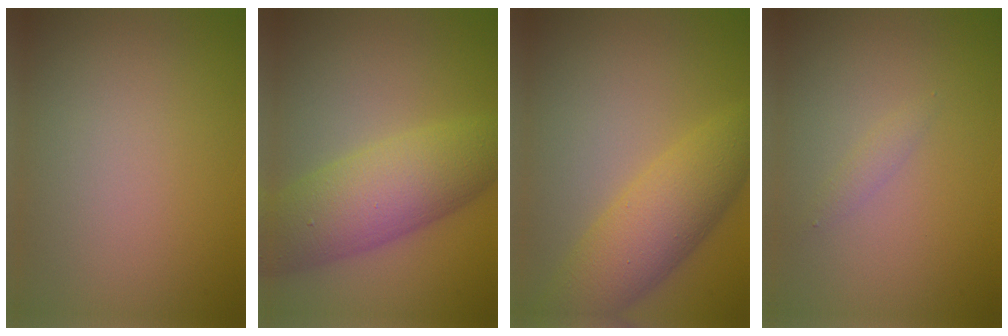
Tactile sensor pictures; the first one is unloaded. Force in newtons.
{"total": 7.4, "press": 7.4, "slide": 0.2}
{"total": 6.1, "press": 6.1, "slide": 0.2}
{"total": 0.8, "press": 0.8, "slide": 0.1}